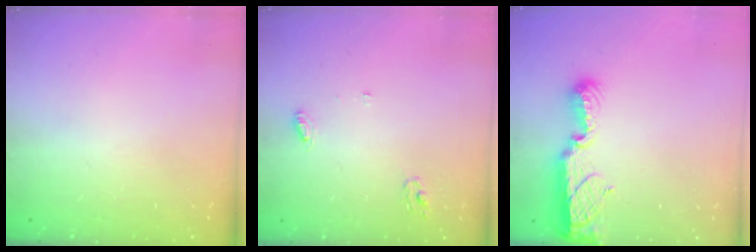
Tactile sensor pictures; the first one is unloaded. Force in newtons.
{"total": 4.9, "press": 4.9, "slide": 0.3}
{"total": 9.9, "press": 9.9, "slide": 0.8}